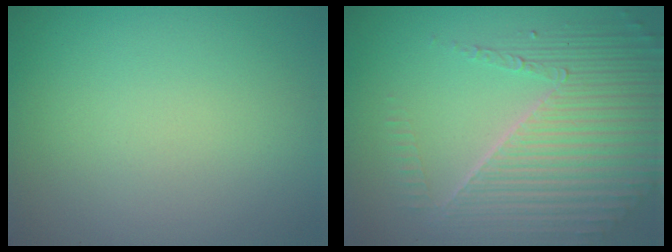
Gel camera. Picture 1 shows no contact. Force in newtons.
{"total": 6.7, "press": 4.9, "slide": 4.5}